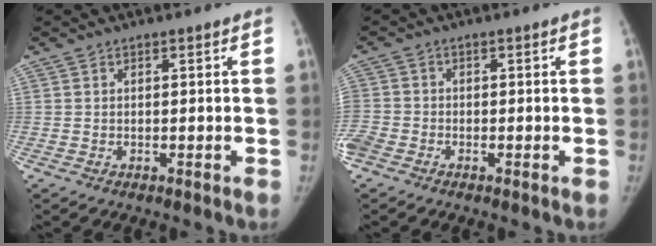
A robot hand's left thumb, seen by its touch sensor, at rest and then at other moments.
{"total": 5.4, "force": [-2.3, 4.3, 2.3], "torque": [-0.072, 0.004, -0.046]}